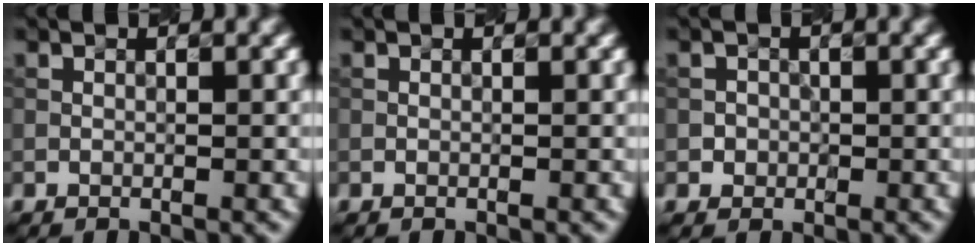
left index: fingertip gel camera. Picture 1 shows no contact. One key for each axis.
{"total": 0.0}
{"total": 1.3, "fx": -0.2, "fy": 1.3, "fz": 0.1, "tx": 0.013, "ty": 0.001, "tz": -0.003}